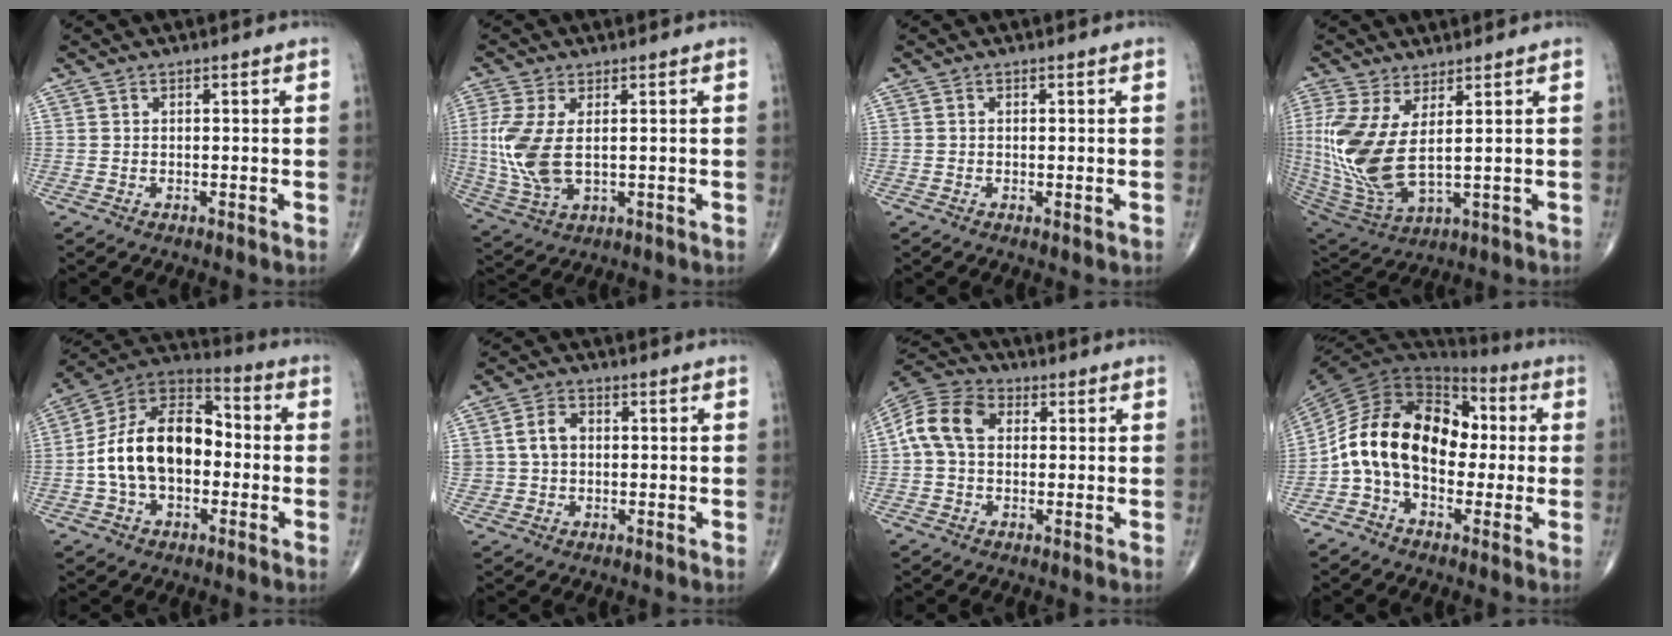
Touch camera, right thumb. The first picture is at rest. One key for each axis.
{"total": 10.0, "fx": 0.6, "fy": 5.2, "fz": 8.5, "tx": -0.208, "ty": -0.007, "tz": 0.024}
{"total": 0.6, "fx": -0.1, "fy": 0.3, "fz": 0.5, "tx": -0.012, "ty": -0.003, "tz": -0.004}
{"total": 15.1, "fx": 2.4, "fy": 6.3, "fz": 13.5, "tx": -0.320, "ty": -0.028, "tz": 0.066}
{"total": 17.9, "fx": -1.6, "fy": 11.5, "fz": 13.6, "tx": -0.219, "ty": 0.043, "tz": -0.038}
{"total": 5.2, "fx": 0.4, "fy": 4.1, "fz": 3.1, "tx": -0.052, "ty": 0.010, "tz": 0.008}
{"total": 10.2, "fx": 1.2, "fy": 7.3, "fz": 6.9, "tx": -0.133, "ty": 0.031, "tz": 0.012}
{"total": 17.7, "fx": -0.6, "fy": 11.8, "fz": 13.1, "tx": -0.207, "ty": 0.047, "tz": -0.022}